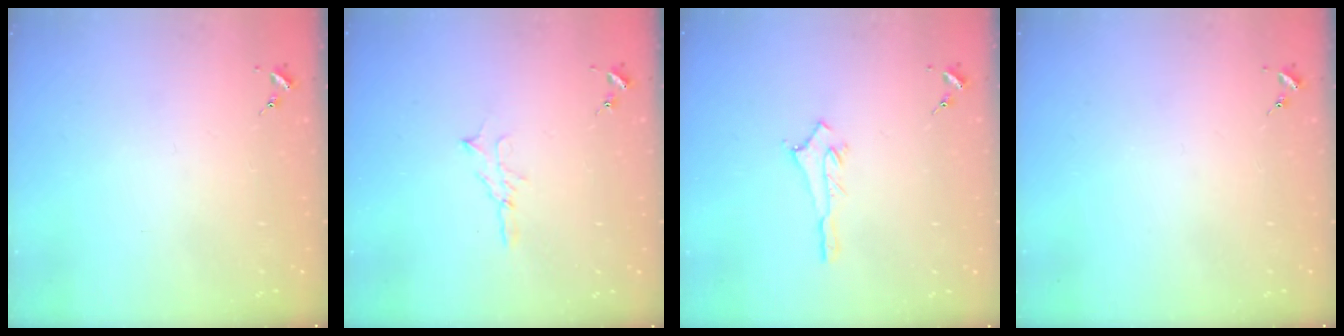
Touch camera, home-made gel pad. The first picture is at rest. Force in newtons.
{"total": 4.7, "press": 4.7, "slide": 0.5}
{"total": 2.9, "press": 2.8, "slide": 0.4}
{"total": 0.0}